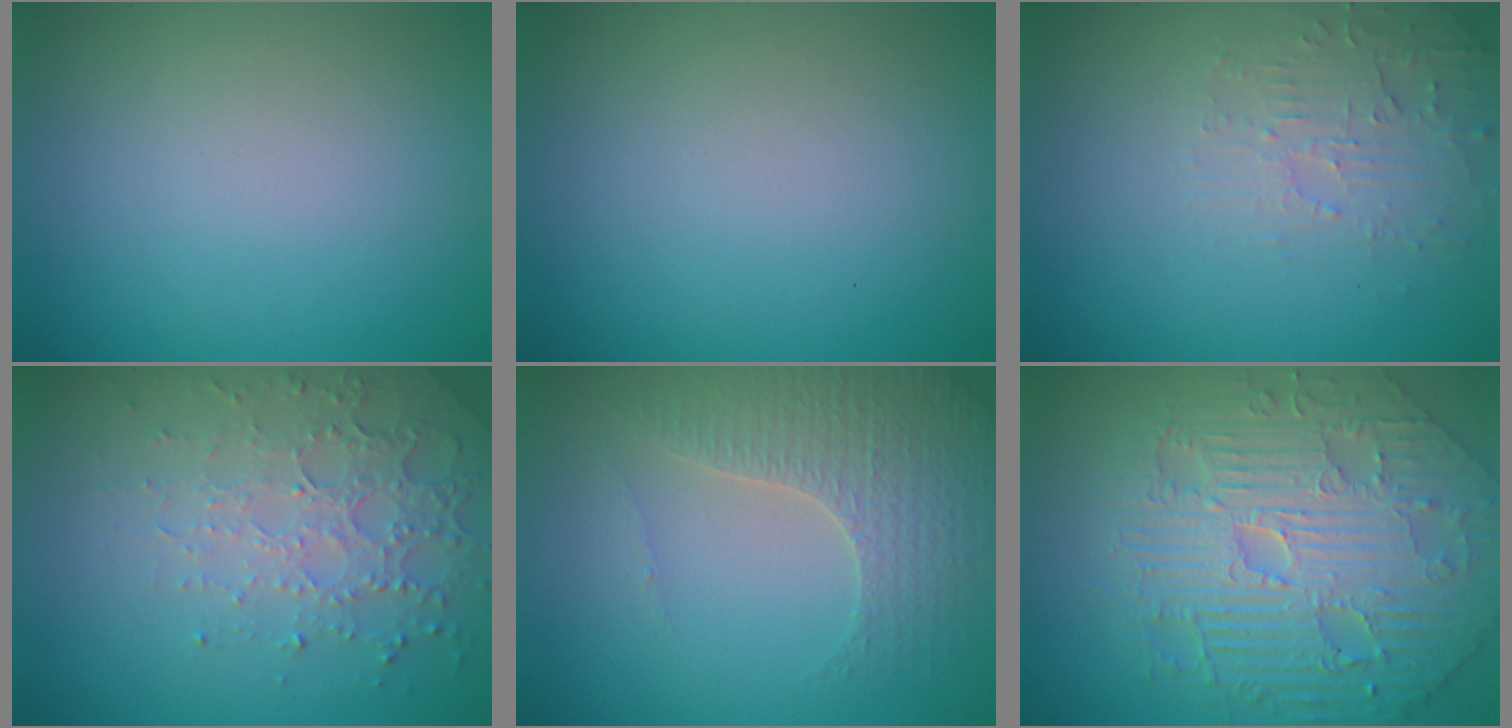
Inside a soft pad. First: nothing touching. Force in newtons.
{"total": 0.0}
{"total": 2.8, "press": 2.7, "slide": 0.6}
{"total": 4.7, "press": 3.3, "slide": 3.4}
{"total": 3.3, "press": 3.3, "slide": 0.6}
{"total": 8.2, "press": 6.6, "slide": 4.8}